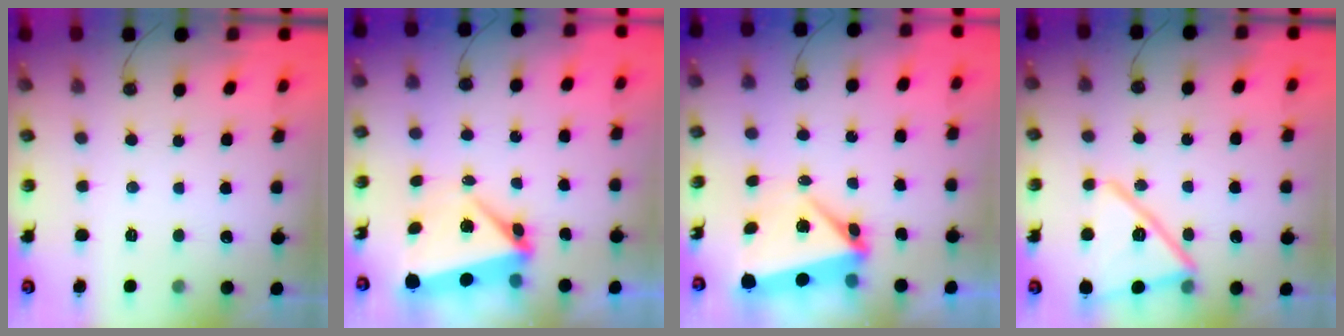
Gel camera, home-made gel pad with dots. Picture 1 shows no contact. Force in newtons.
{"total": 6.1, "press": 6.1, "slide": 0.1}
{"total": 6.1, "press": 6.1, "slide": 0.1}
{"total": 16.7, "press": 16.7, "slide": 1.0}